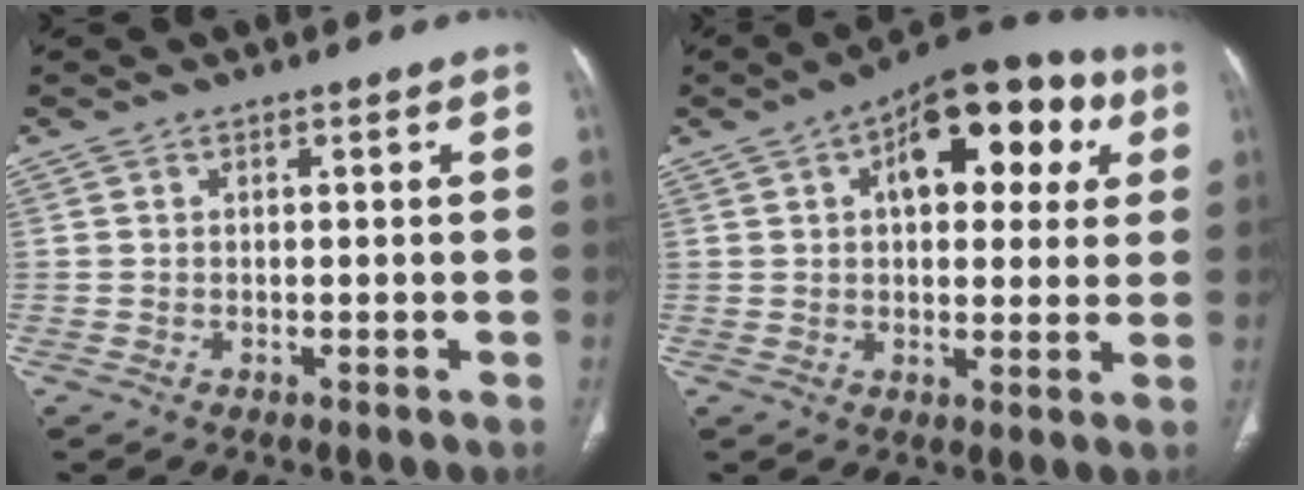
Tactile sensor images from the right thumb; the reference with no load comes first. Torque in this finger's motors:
{"motor_torque": [0.59, 4.42, 0.94, -0.23, 0.13]}